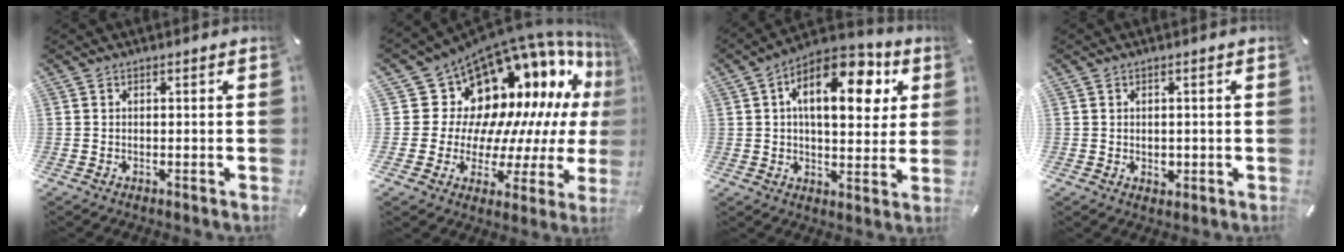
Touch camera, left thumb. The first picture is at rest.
{"total": 18.1, "force": [11.2, 11.5, 8.5], "torque": [-0.119, -0.138, 0.222]}
{"total": 16.5, "force": [6.8, 8.5, 12.4], "torque": [-0.179, -0.025, 0.108]}
{"total": 2.1, "force": [-0.3, 1.7, 1.2], "torque": [-0.013, -0.001, -0.007]}